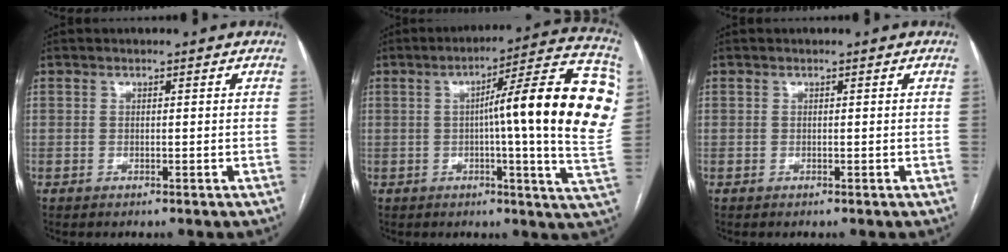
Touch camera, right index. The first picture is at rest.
{"total": 20.6, "force": [2.7, 0.9, 20.4], "torque": [-0.225, 0.027, 0.027]}
{"total": 0.0}